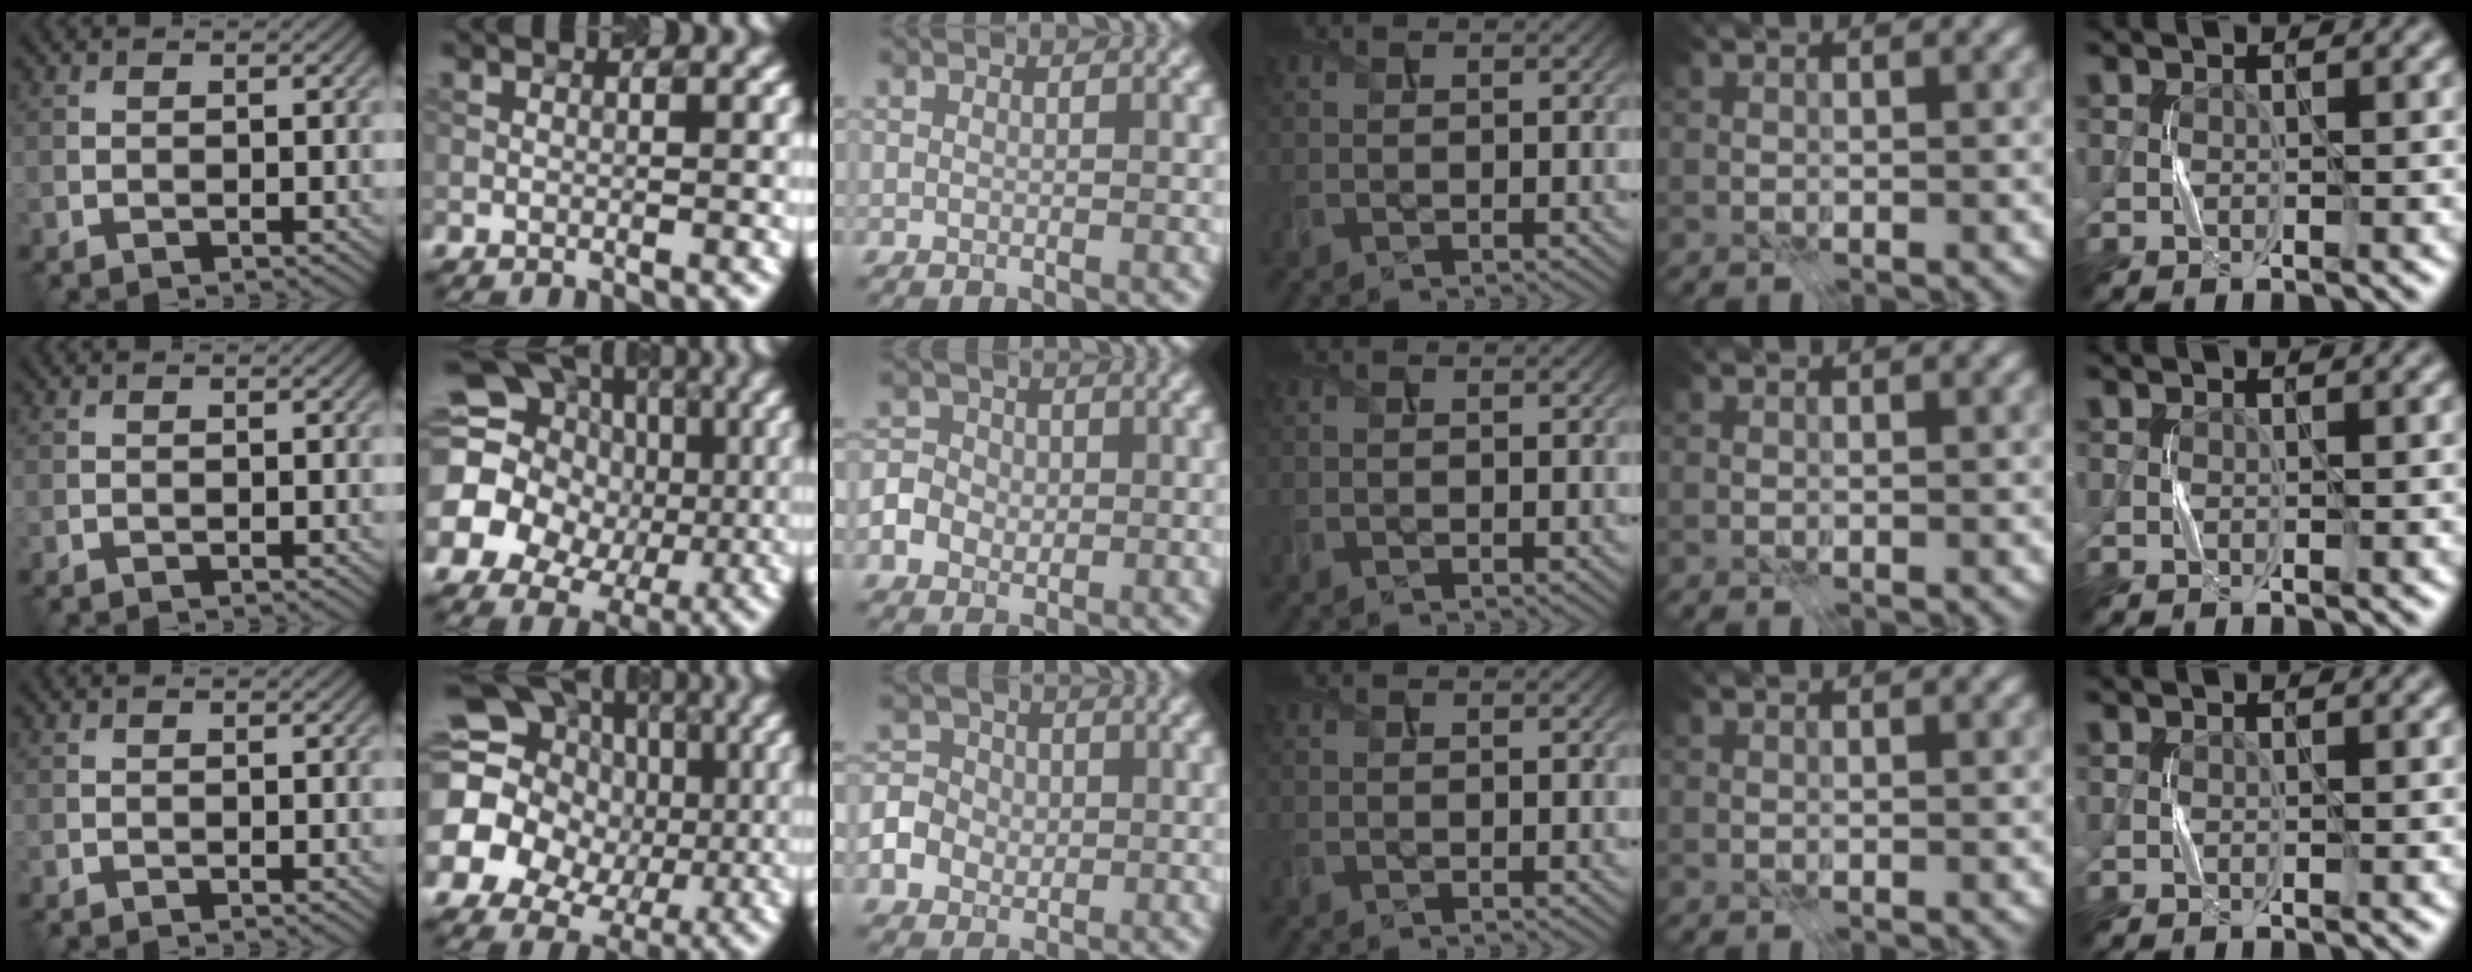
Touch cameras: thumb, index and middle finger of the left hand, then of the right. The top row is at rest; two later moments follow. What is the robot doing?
{"motion": "press", "object": "gel pad"}